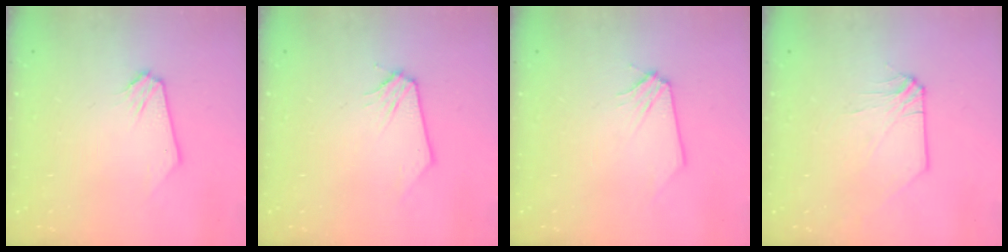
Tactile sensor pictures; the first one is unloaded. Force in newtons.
{"total": 0.0}
{"total": 0.0}
{"total": 0.0}